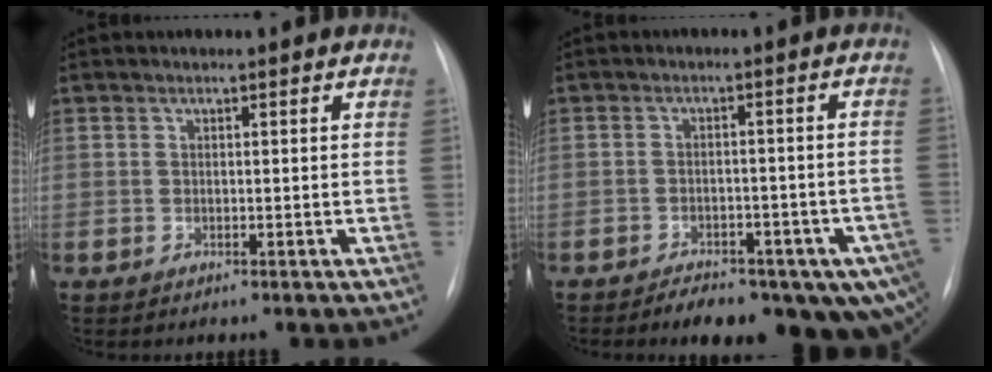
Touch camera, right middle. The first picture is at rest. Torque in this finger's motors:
{"motor_torque": [1.06, -1.08, 0.28, 0.11]}